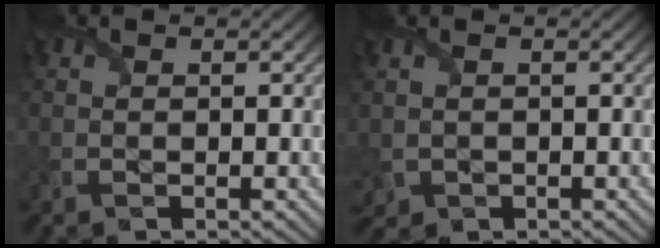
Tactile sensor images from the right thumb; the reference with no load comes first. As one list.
[{"total": 1.9, "force": [-0.3, 1.6, 1.0], "torque": [-0.038, -0.012, -0.006]}]